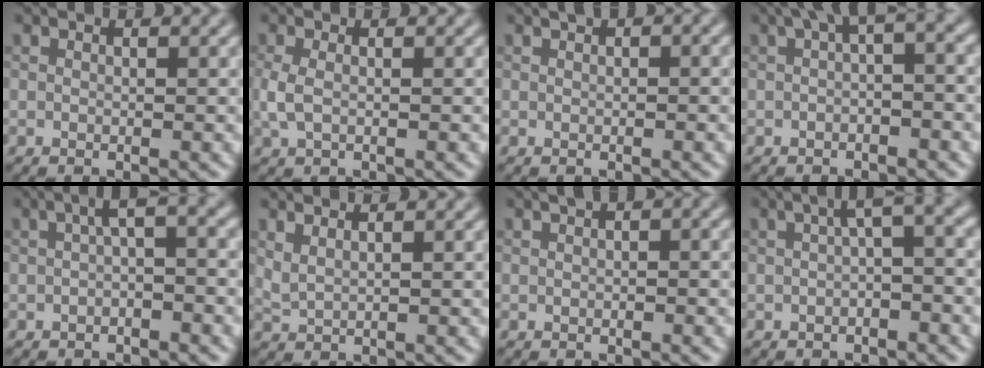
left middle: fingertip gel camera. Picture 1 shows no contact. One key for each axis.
{"total": 1.8, "fx": -0.1, "fy": 1.0, "fz": 1.5, "tx": -0.041, "ty": 0.000, "tz": -0.004}
{"total": 1.2, "fx": 0.5, "fy": 0.5, "fz": 1.0, "tx": -0.009, "ty": 0.007, "tz": 0.008}
{"total": 3.3, "fx": 0.6, "fy": 1.0, "fz": 3.1, "tx": -0.043, "ty": 0.015, "tz": 0.002}
{"total": 2.8, "fx": -0.1, "fy": 0.7, "fz": 2.7, "tx": -0.045, "ty": 0.014, "tz": -0.007}
{"total": 1.6, "fx": 1.3, "fy": 0.5, "fz": 0.8, "tx": -0.019, "ty": 0.001, "tz": 0.026}
{"total": 1.7, "fx": 0.6, "fy": 0.6, "fz": 1.5, "tx": -0.015, "ty": 0.010, "tz": 0.009}
{"total": 3.4, "fx": 0.1, "fy": 0.9, "fz": 3.3, "tx": -0.047, "ty": 0.017, "tz": -0.005}